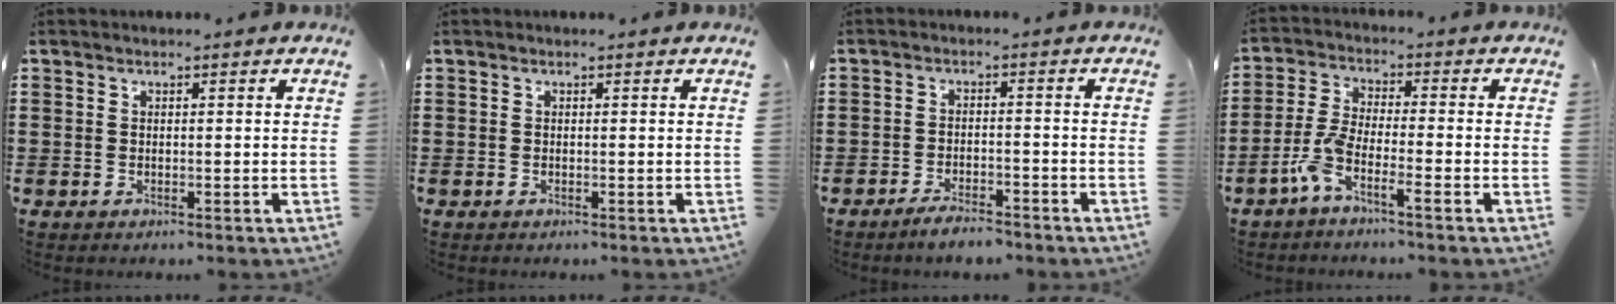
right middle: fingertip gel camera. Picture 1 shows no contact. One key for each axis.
{"total": 0.0}
{"total": 3.2, "fx": -2.9, "fy": 0.4, "fz": 1.1, "tx": -0.020, "ty": 0.005, "tz": -0.058}
{"total": 5.3, "fx": -3.4, "fy": 0.9, "fz": 4.0, "tx": -0.103, "ty": -0.010, "tz": -0.071}